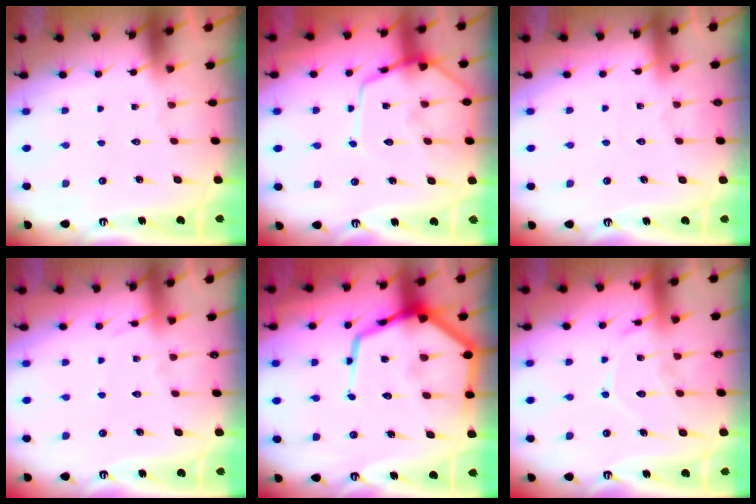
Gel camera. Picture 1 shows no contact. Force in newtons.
{"total": 11.3, "press": 11.3, "slide": 1.1}
{"total": 2.9, "press": 2.9, "slide": 0.3}
{"total": 3.8, "press": 3.8, "slide": 0.5}
{"total": 17.9, "press": 17.8, "slide": 1.8}
{"total": 12.8, "press": 12.8, "slide": 1.0}